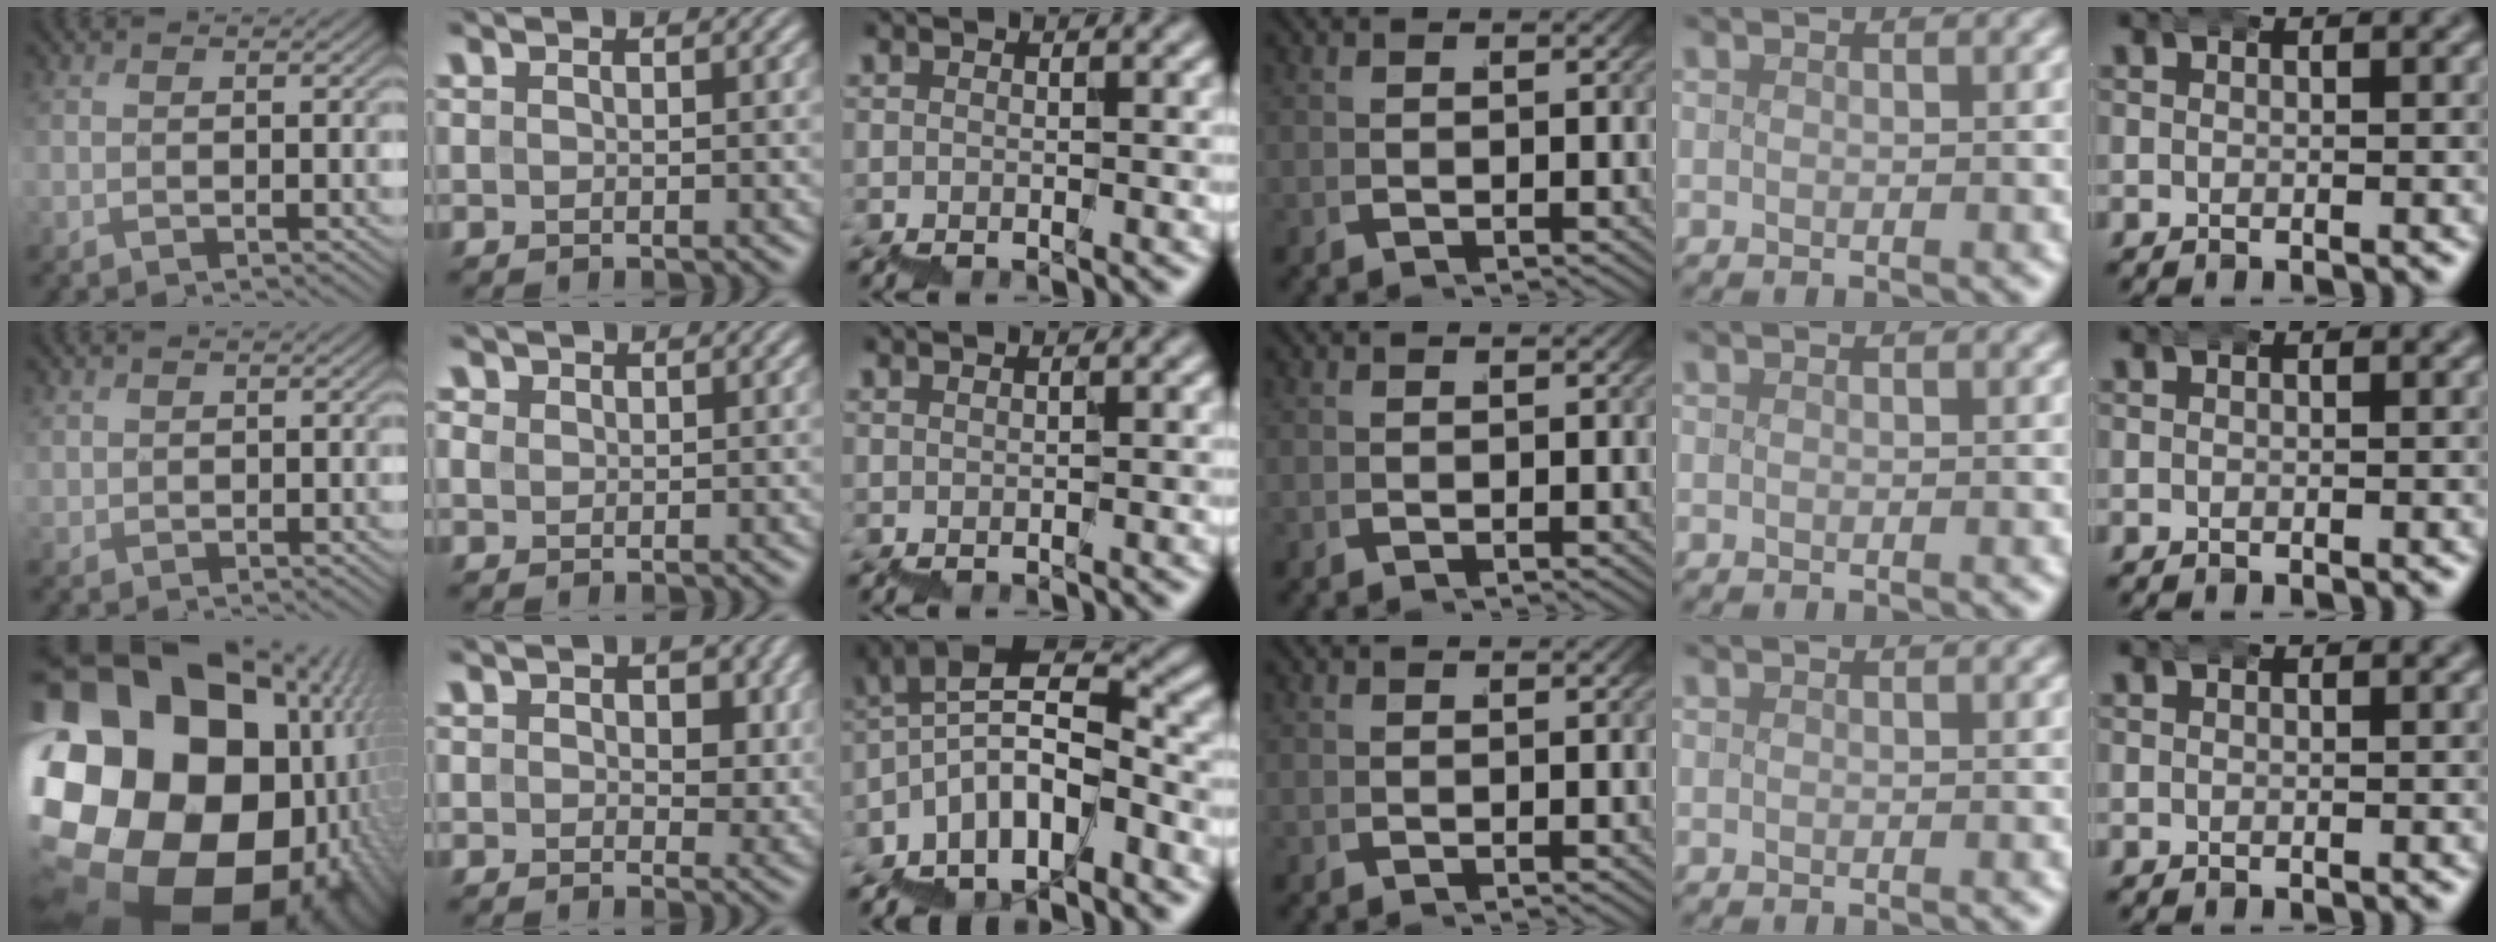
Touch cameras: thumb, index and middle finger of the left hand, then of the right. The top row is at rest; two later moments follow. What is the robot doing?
{"motion": "wrap", "object": "bubble wrap"}